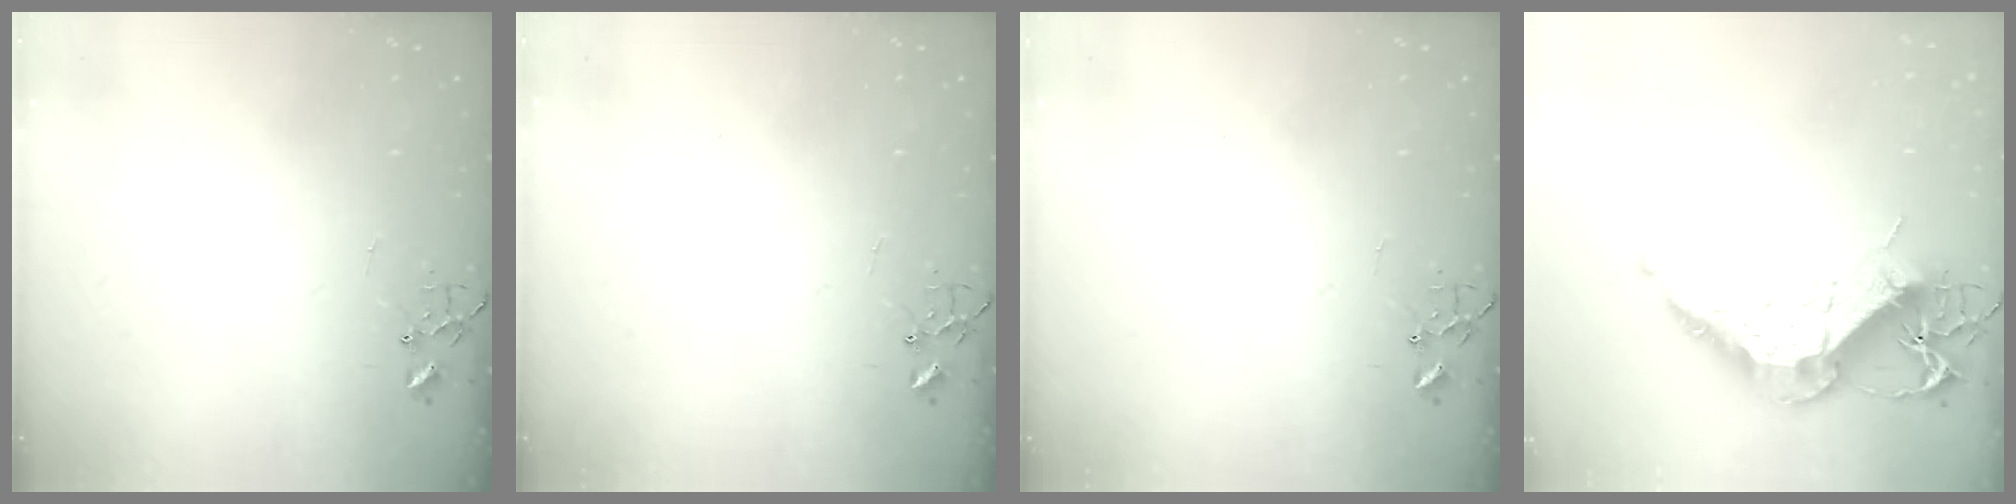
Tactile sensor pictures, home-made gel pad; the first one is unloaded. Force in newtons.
{"total": 0.0}
{"total": 0.0}
{"total": 18.5, "press": 18.4, "slide": 1.5}